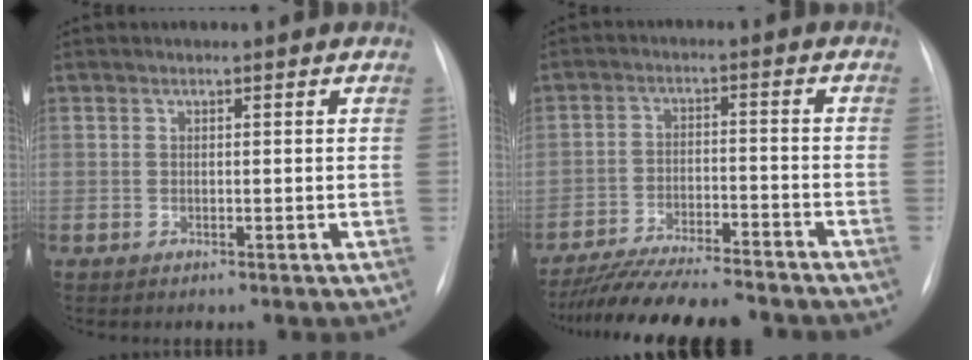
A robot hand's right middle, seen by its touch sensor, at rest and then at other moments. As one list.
[{"total": 15.7, "force": [-14.1, 2.0, 6.6], "torque": [-0.118, -0.006, -0.215]}]